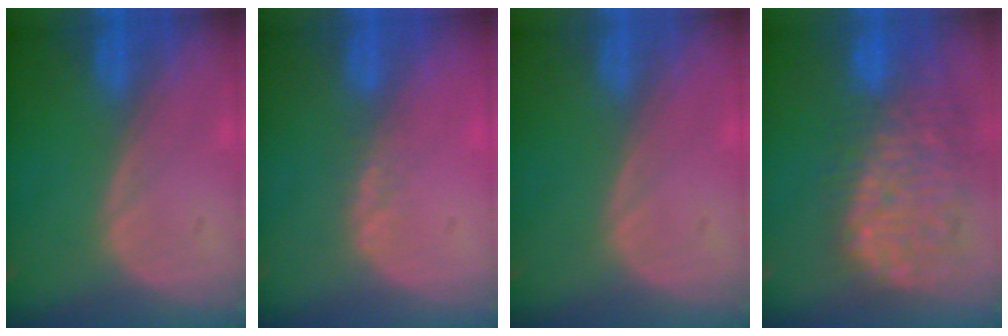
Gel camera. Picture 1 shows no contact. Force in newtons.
{"total": 1.7, "press": 1.4, "slide": 0.9}
{"total": 0.0}
{"total": 13.1, "press": 11.2, "slide": 6.8}